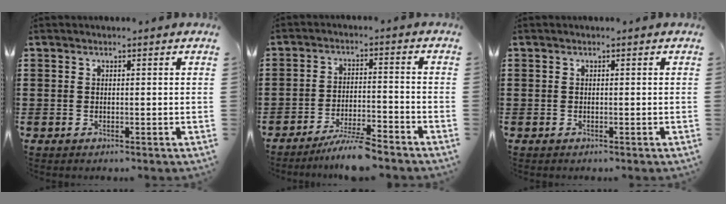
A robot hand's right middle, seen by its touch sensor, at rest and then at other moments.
{"total": 5.7, "force": [-5.2, -0.1, 2.2], "torque": [-0.044, -0.008, -0.098]}
{"total": 0.0}